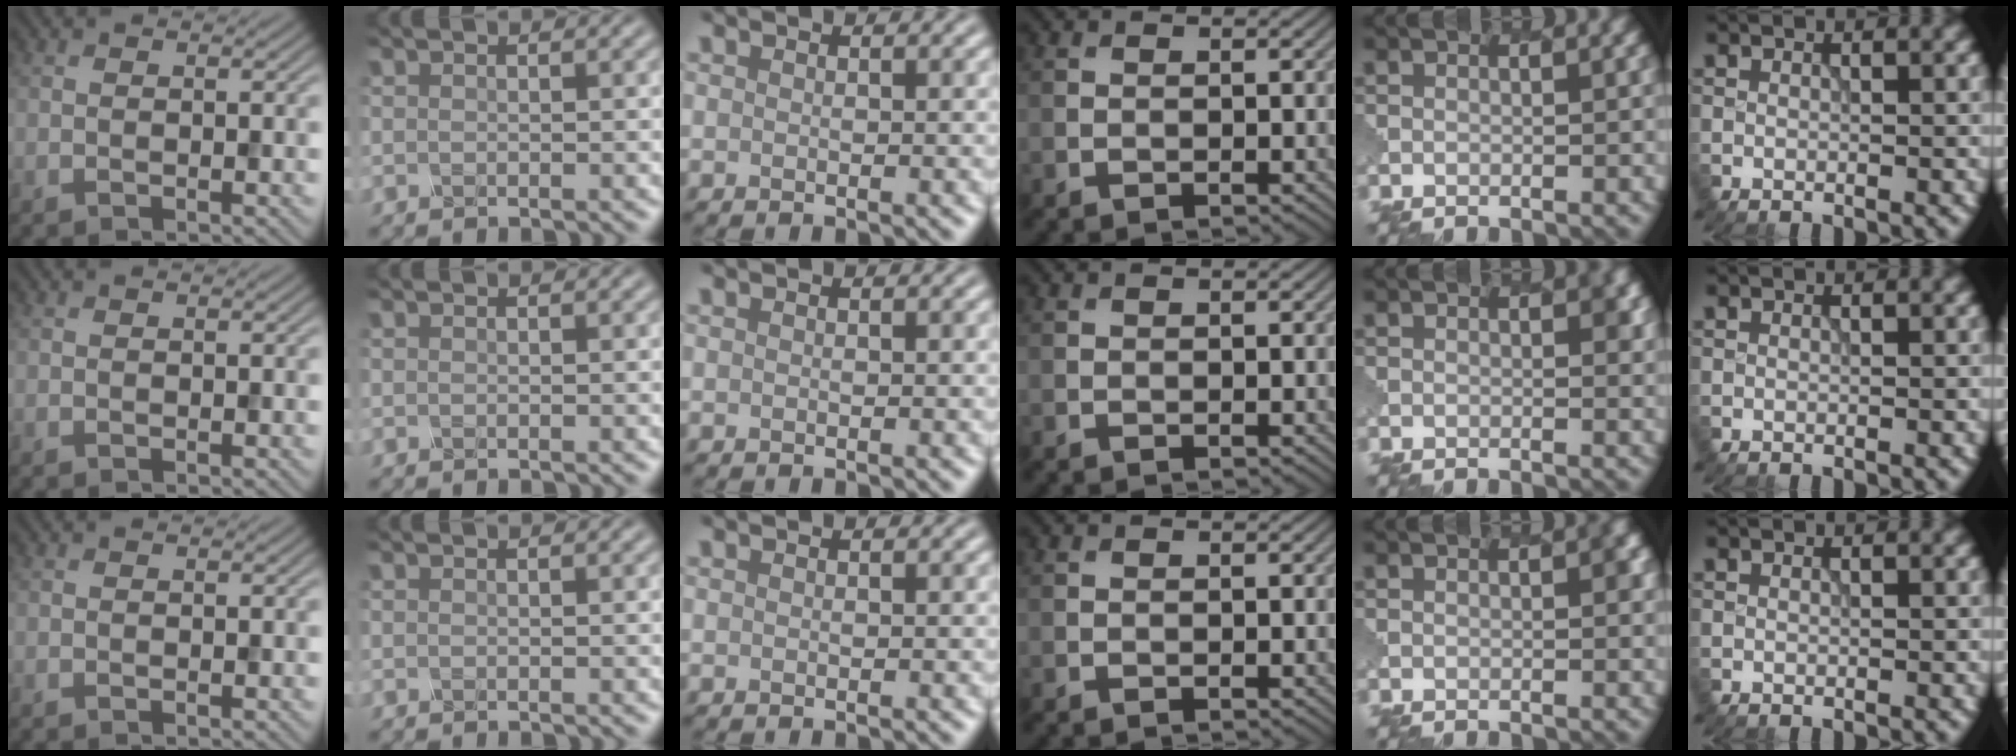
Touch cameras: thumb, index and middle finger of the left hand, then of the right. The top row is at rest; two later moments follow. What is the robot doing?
{"motion": "dispense", "object": "spray bottle"}